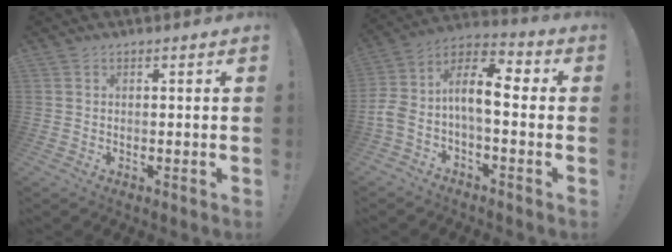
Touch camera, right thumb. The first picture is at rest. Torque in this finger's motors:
{"motor_torque": [0.65, 0.71, 1.05, -0.32, 0.05]}